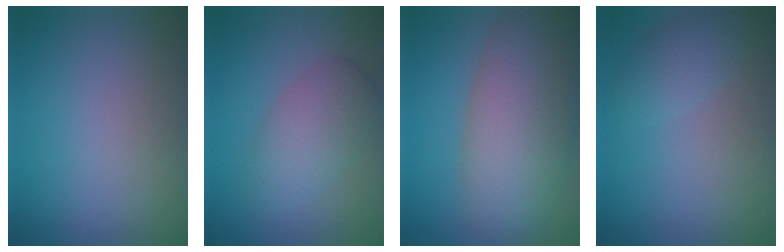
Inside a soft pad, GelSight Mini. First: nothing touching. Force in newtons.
{"total": 4.1, "press": 4.1, "slide": 0.2}
{"total": 10.1, "press": 10.1, "slide": 0.3}
{"total": 2.3, "press": 2.3, "slide": 0.1}